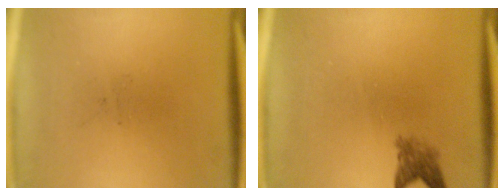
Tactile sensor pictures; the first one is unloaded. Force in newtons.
{"total": 2.4}